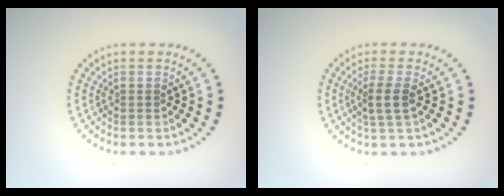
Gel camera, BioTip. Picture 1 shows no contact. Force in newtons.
{"total": 2.1, "press": 1.8, "slide": 1.1}